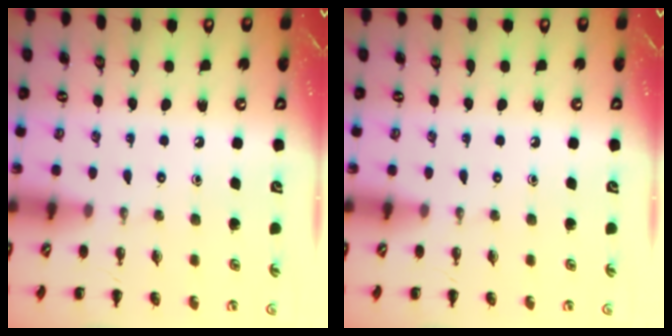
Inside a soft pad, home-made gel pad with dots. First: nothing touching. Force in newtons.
{"total": 0.0}